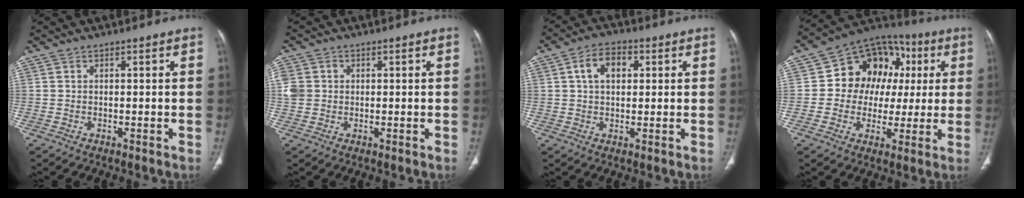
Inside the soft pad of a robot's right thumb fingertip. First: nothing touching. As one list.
[{"total": 4.8, "force": [0.6, 4.3, 2.0], "torque": [-0.036, 0.010, 0.019]}, {"total": 6.8, "force": [1.8, 4.5, 4.8], "torque": [-0.073, 0.009, 0.027]}, {"total": 16.7, "force": [2.8, 13.5, 9.5], "torque": [-0.080, 0.033, 0.040]}]